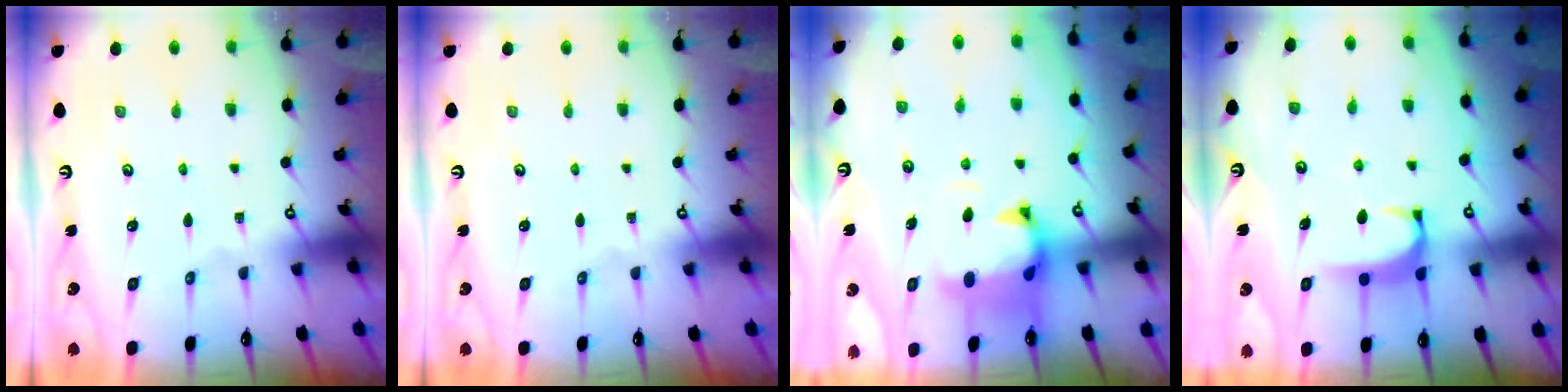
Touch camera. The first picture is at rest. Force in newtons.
{"total": 0.0}
{"total": 1.6, "press": 1.0, "slide": 1.3}
{"total": 2.0, "press": 1.9, "slide": 0.5}